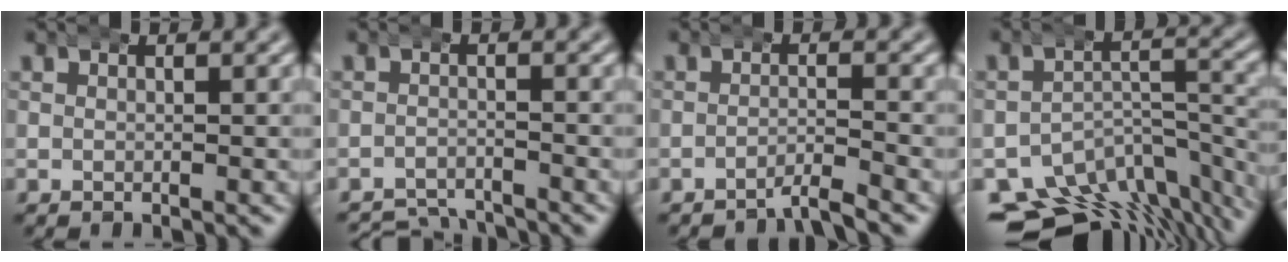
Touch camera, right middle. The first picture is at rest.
{"total": 4.5, "force": [-4.4, 1.1, 0.4], "torque": [0.003, -0.015, -0.075]}
{"total": 2.0, "force": [-1.7, -0.1, 1.0], "torque": [-0.012, 0.001, -0.038]}
{"total": 13.3, "force": [-9.2, 7.5, 5.9], "torque": [-0.071, -0.038, -0.137]}